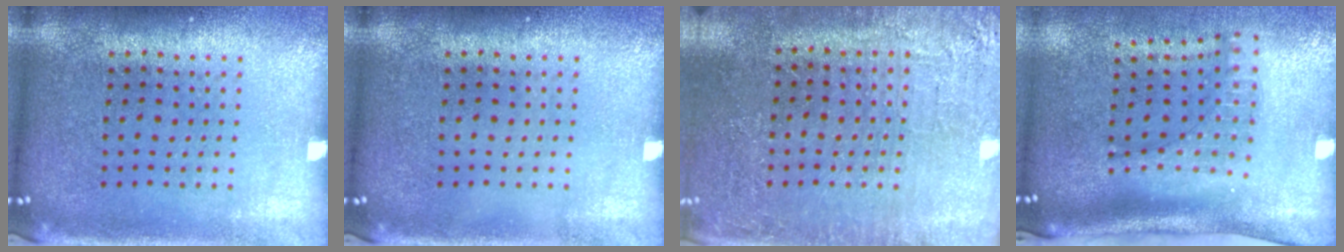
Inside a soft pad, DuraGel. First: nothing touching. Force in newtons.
{"total": 0.0}
{"total": 2.7, "press": 2.7, "slide": 0.4}
{"total": 2.2, "press": 1.5, "slide": 1.6}